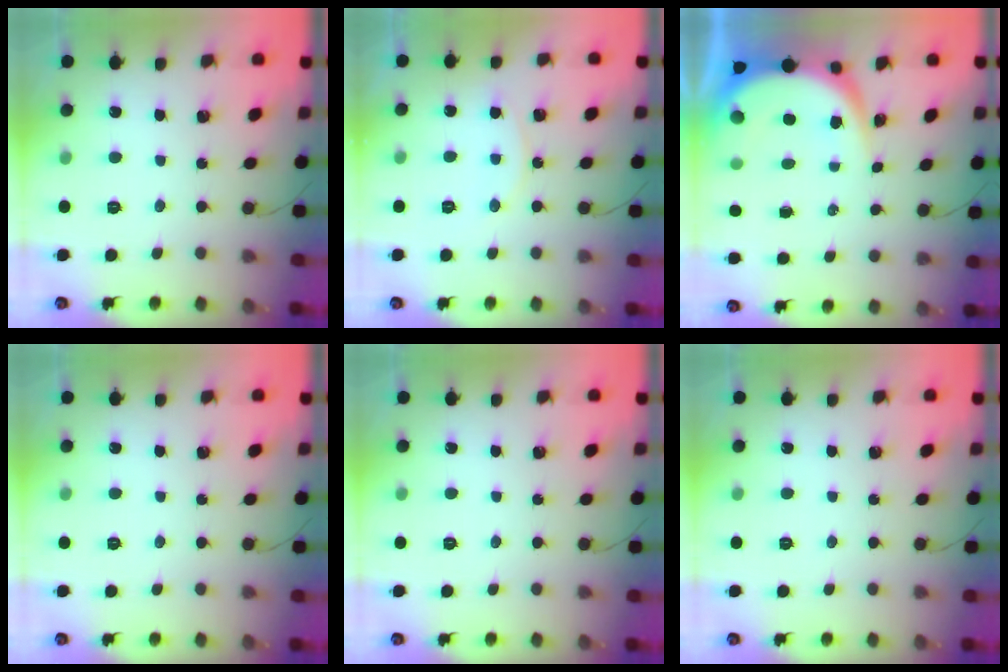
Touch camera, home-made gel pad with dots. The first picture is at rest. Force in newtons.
{"total": 6.1, "press": 6.1, "slide": 0.5}
{"total": 8.8, "press": 8.7, "slide": 0.8}
{"total": 0.0}
{"total": 0.0}
{"total": 0.0}